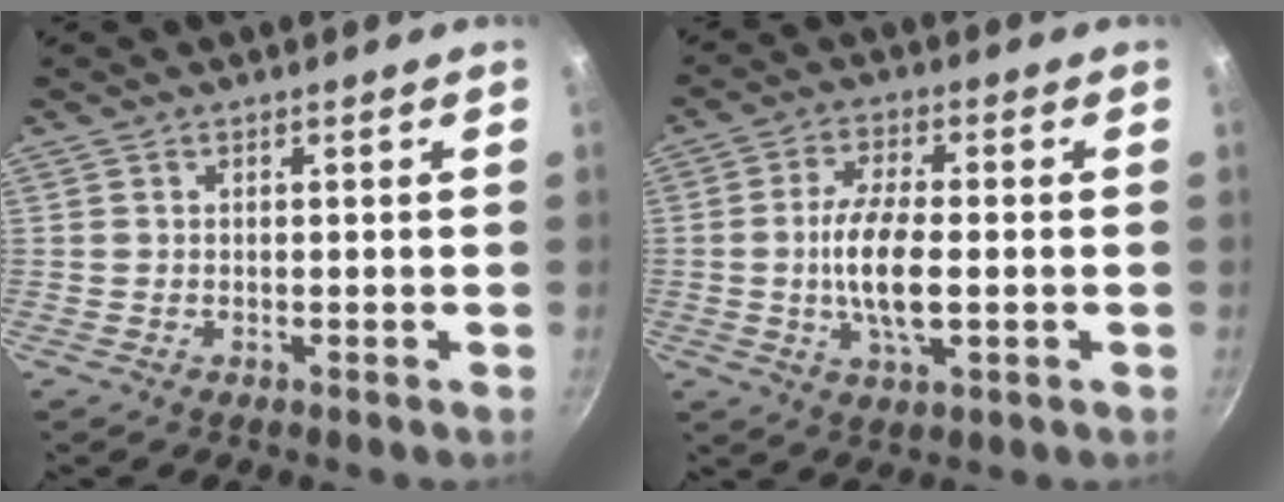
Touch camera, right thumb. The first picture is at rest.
{"total": 10.2, "force": [-1.1, 3.6, 9.4], "torque": [-0.182, 0.007, -0.024]}